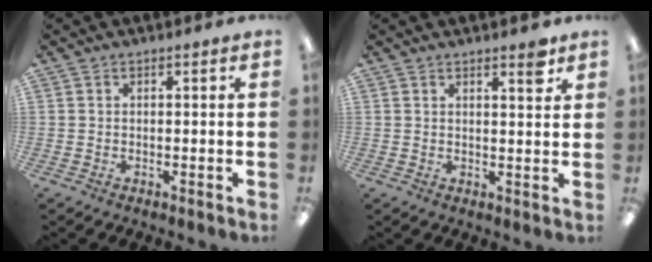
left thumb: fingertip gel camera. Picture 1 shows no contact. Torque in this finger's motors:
{"motor_torque": [-0.08, 0.03, -0.33, -0.05, 0.09]}